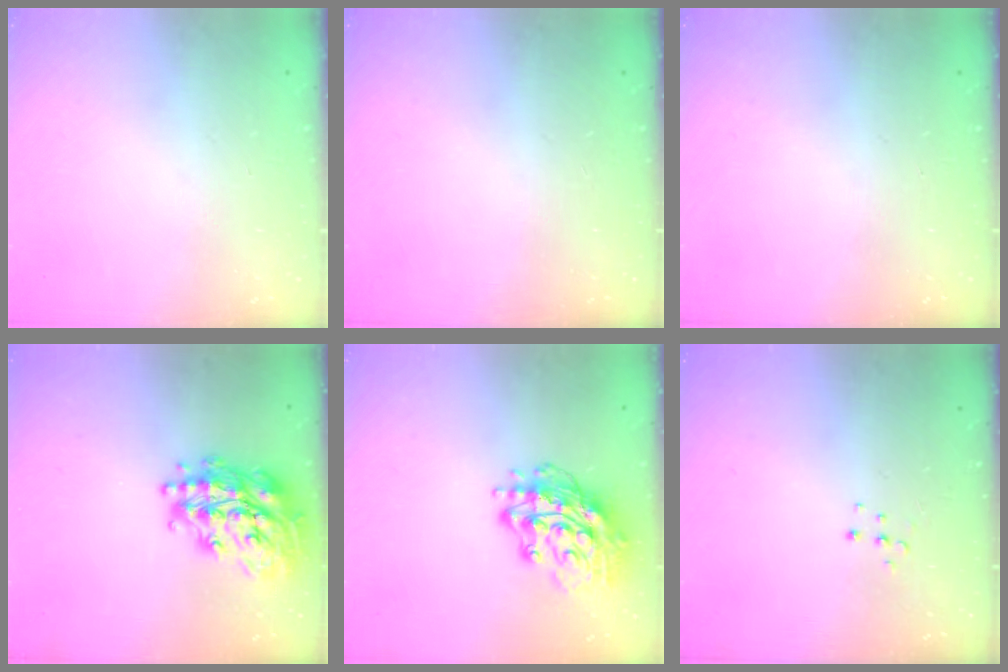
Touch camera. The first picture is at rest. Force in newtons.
{"total": 0.0}
{"total": 0.0}
{"total": 21.0, "press": 20.9, "slide": 1.5}
{"total": 15.9, "press": 15.8, "slide": 1.3}
{"total": 4.7, "press": 4.7, "slide": 0.4}